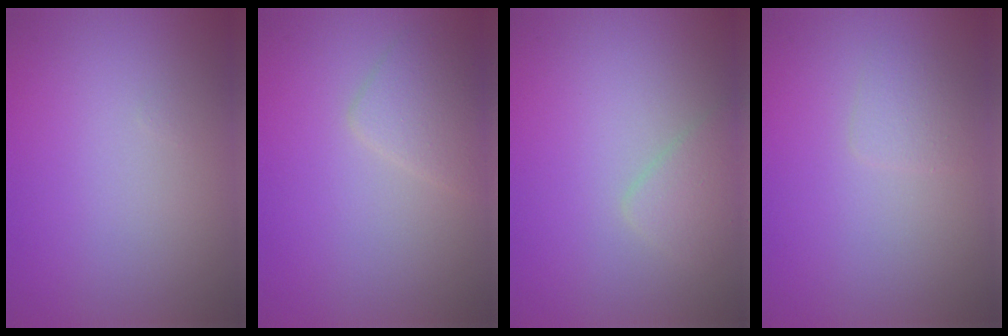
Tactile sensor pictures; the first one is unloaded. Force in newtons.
{"total": 2.5, "press": 2.5, "slide": 0.2}
{"total": 1.8, "press": 1.8, "slide": 0.1}
{"total": 1.3, "press": 1.3, "slide": 0.0}